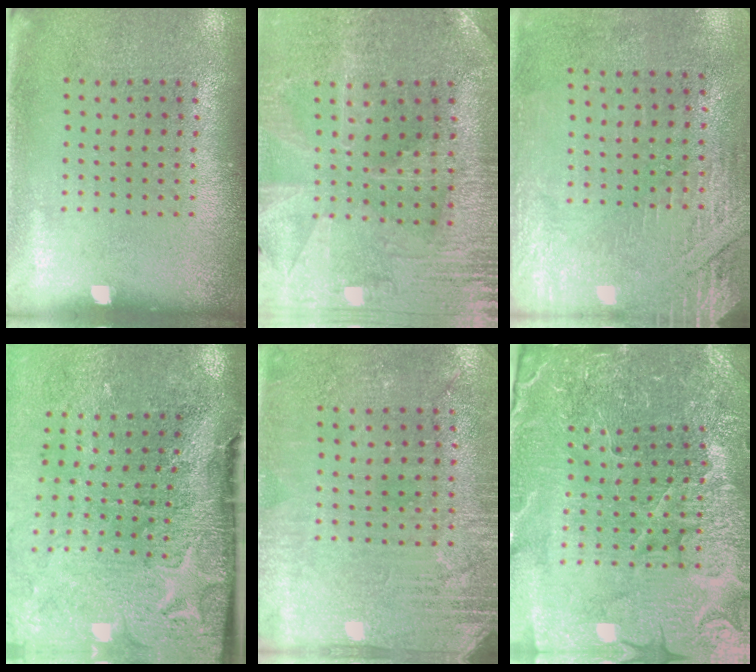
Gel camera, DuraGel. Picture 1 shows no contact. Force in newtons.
{"total": 1.4, "press": 1.3, "slide": 0.4}
{"total": 2.8, "press": 2.4, "slide": 1.4}
{"total": 4.9, "press": 3.9, "slide": 2.9}
{"total": 2.8, "press": 2.7, "slide": 0.8}
{"total": 4.6, "press": 4.4, "slide": 1.1}